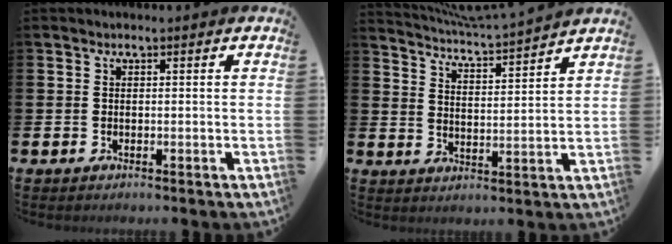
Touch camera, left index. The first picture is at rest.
{"total": 5.2, "force": [5.2, -0.5, 0.6], "torque": [-0.034, -0.046, 0.089]}